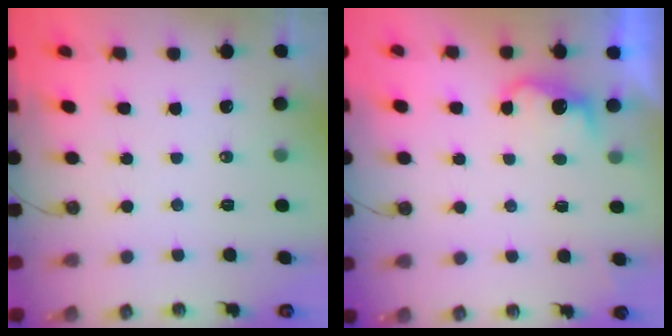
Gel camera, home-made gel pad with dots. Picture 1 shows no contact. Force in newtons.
{"total": 4.2, "press": 4.1, "slide": 1.0}